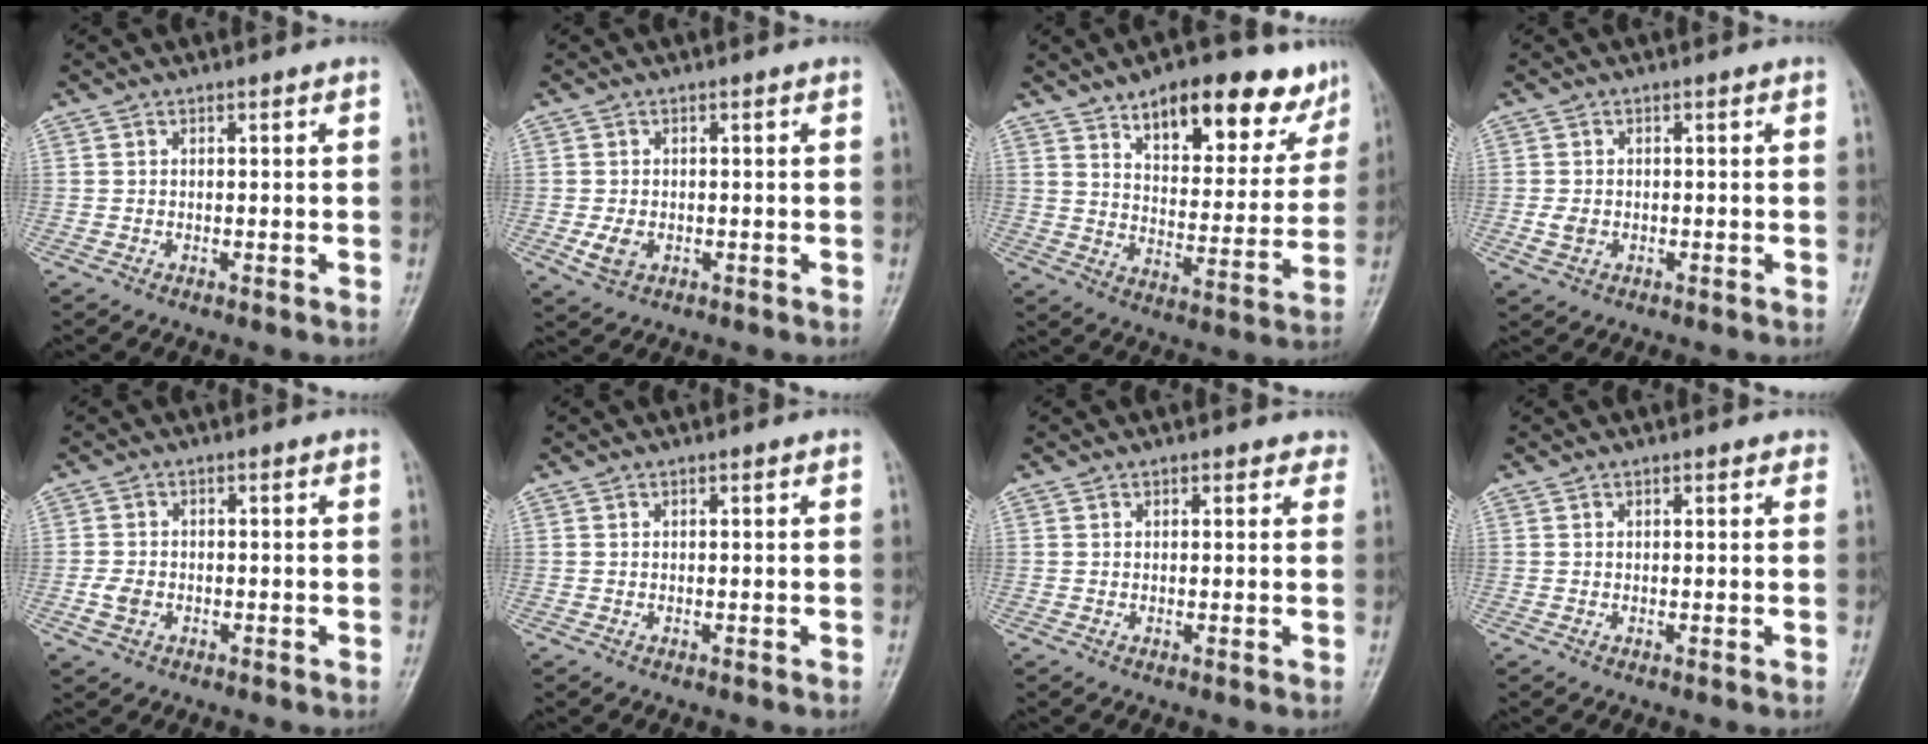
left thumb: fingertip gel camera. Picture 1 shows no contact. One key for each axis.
{"total": 3.3, "fx": -0.8, "fy": 2.3, "fz": 2.1, "tx": -0.041, "ty": -0.002, "tz": -0.010}
{"total": 18.6, "fx": 12.0, "fy": 8.2, "fz": 11.7, "tx": -0.105, "ty": -0.051, "tz": 0.177}
{"total": 2.6, "fx": -0.6, "fy": 2.0, "fz": 1.6, "tx": -0.031, "ty": -0.001, "tz": -0.009}
{"total": 3.2, "fx": -1.1, "fy": 2.4, "fz": 1.9, "tx": -0.038, "ty": 0.002, "tz": -0.019}
{"total": 0.0}
{"total": 2.2, "fx": 1.5, "fy": 1.3, "fz": 1.0, "tx": 0.011, "ty": -0.003, "tz": 0.011}
{"total": 1.2, "fx": 0.7, "fy": 0.6, "fz": 0.7, "tx": -0.004, "ty": -0.001, "tz": 0.005}